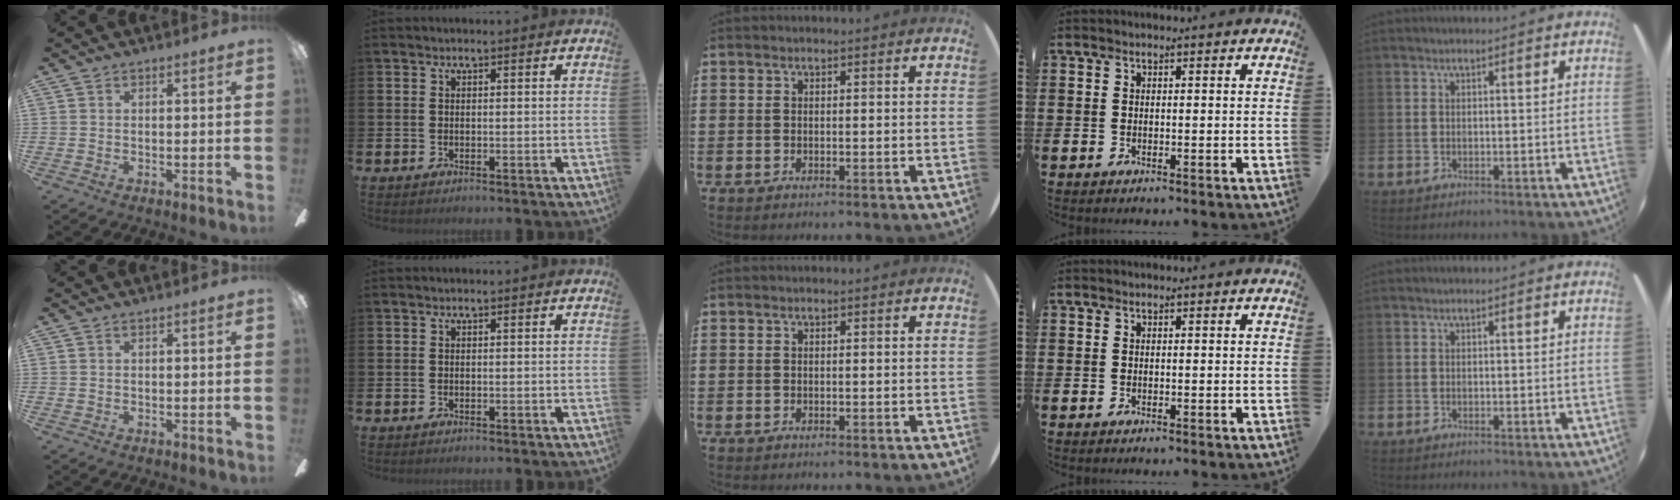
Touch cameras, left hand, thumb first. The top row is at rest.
{}